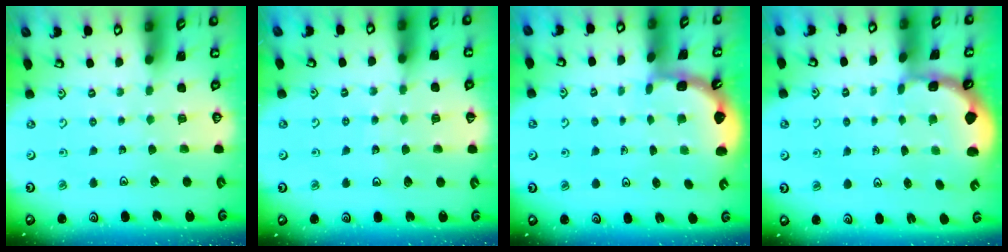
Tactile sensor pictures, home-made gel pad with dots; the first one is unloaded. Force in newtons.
{"total": 5.3, "press": 5.2, "slide": 1.2}
{"total": 1.9, "press": 1.9, "slide": 0.3}
{"total": 1.2, "press": 1.1, "slide": 0.5}